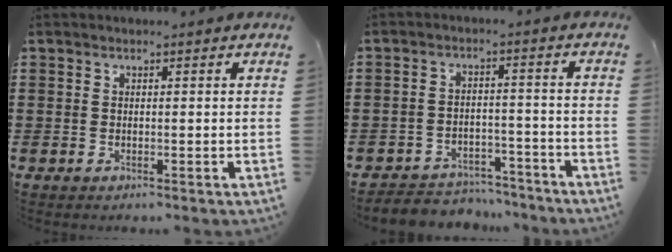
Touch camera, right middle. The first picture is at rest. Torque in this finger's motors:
{"motor_torque": [2.14, 0.00, 0.11, 0.02]}